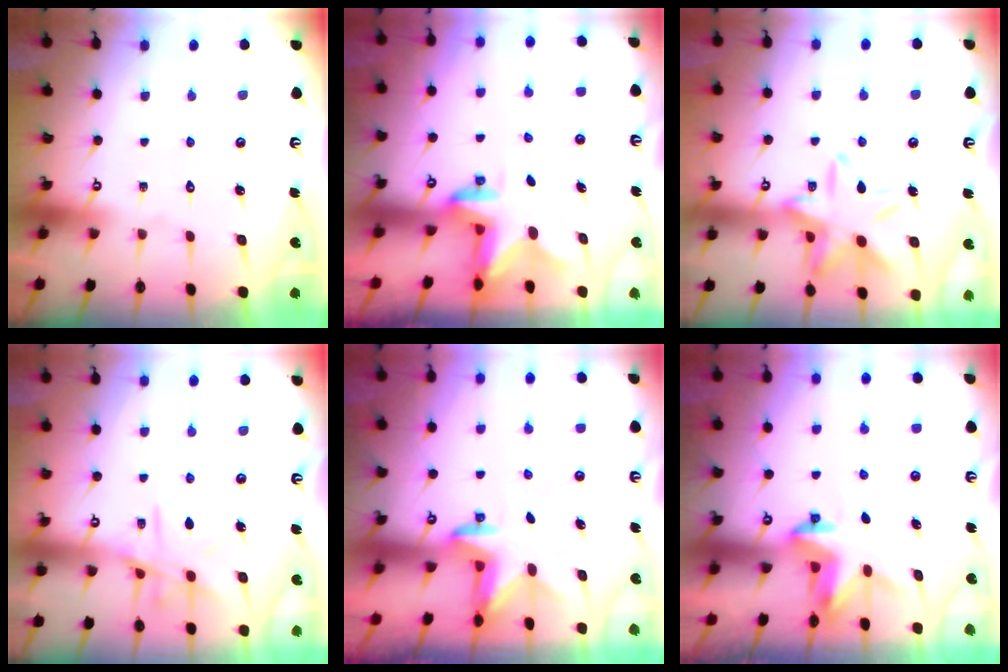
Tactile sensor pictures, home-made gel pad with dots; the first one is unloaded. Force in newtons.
{"total": 2.4, "press": 2.4, "slide": 0.4}
{"total": 15.3, "press": 15.3, "slide": 1.0}
{"total": 11.0, "press": 10.9, "slide": 0.7}
{"total": 3.0, "press": 2.9, "slide": 0.7}
{"total": 3.4, "press": 3.4, "slide": 0.2}